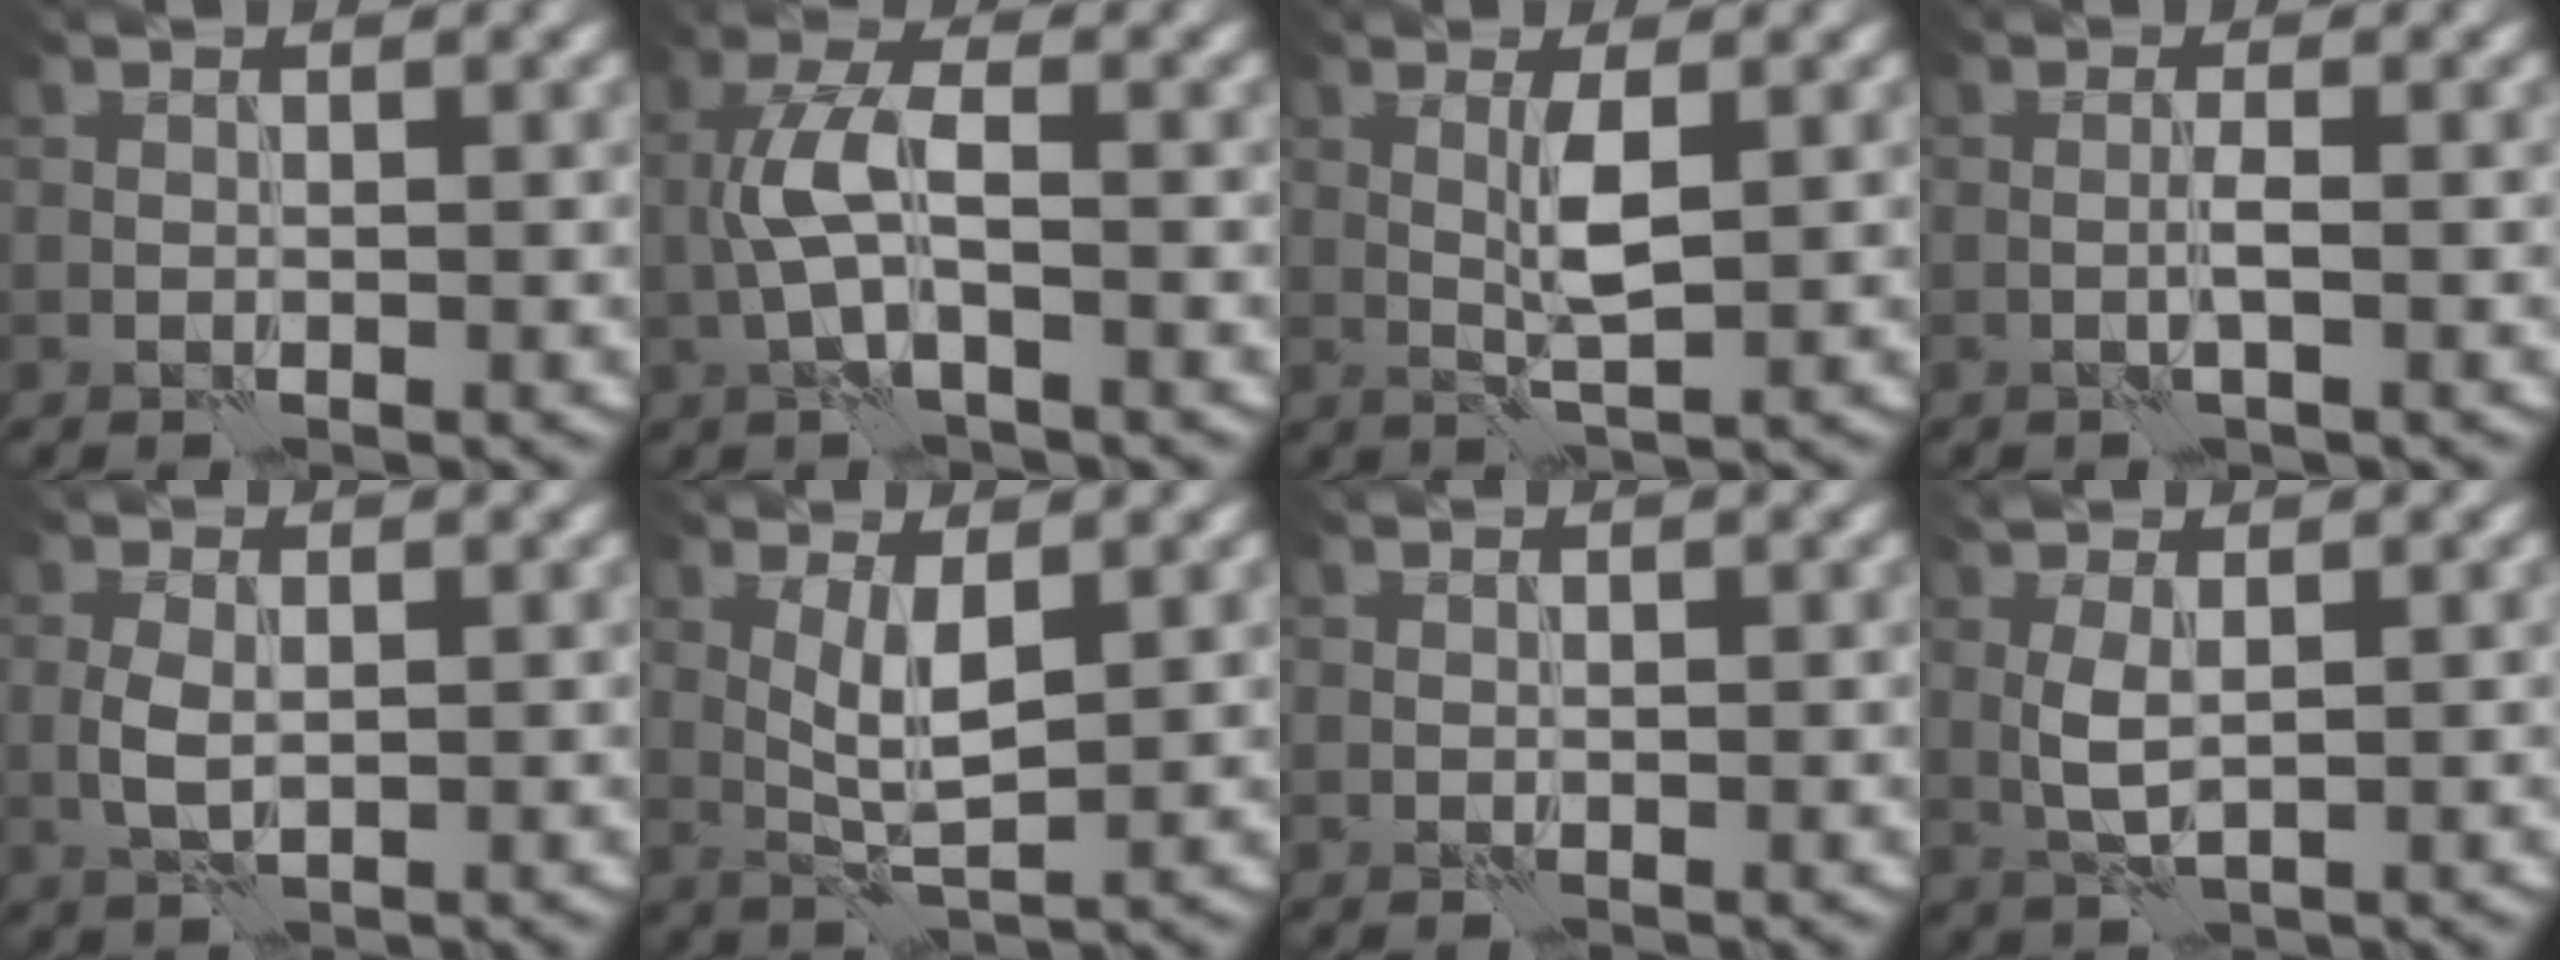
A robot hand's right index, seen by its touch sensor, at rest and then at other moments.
{"total": 3.9, "force": [-0.6, 1.4, 3.6], "torque": [-0.082, 0.010, -0.019]}
{"total": 2.5, "force": [0.7, 0.3, 2.4], "torque": [-0.050, 0.000, 0.013]}
{"total": 0.9, "force": [-0.1, -0.1, 0.9], "torque": [-0.021, 0.003, -0.005]}
{"total": 2.0, "force": [0.1, 1.2, 1.6], "torque": [-0.041, -0.001, 0.000]}
{"total": 3.1, "force": [1.0, 0.8, 2.9], "torque": [-0.061, -0.004, 0.021]}
{"total": 0.0}
{"total": 2.4, "force": [0.7, 0.7, 2.2], "torque": [-0.054, 0.003, 0.014]}